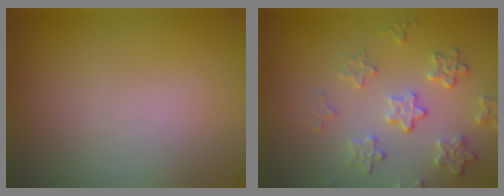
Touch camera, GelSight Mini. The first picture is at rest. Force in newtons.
{"total": 3.0, "press": 2.9, "slide": 0.9}